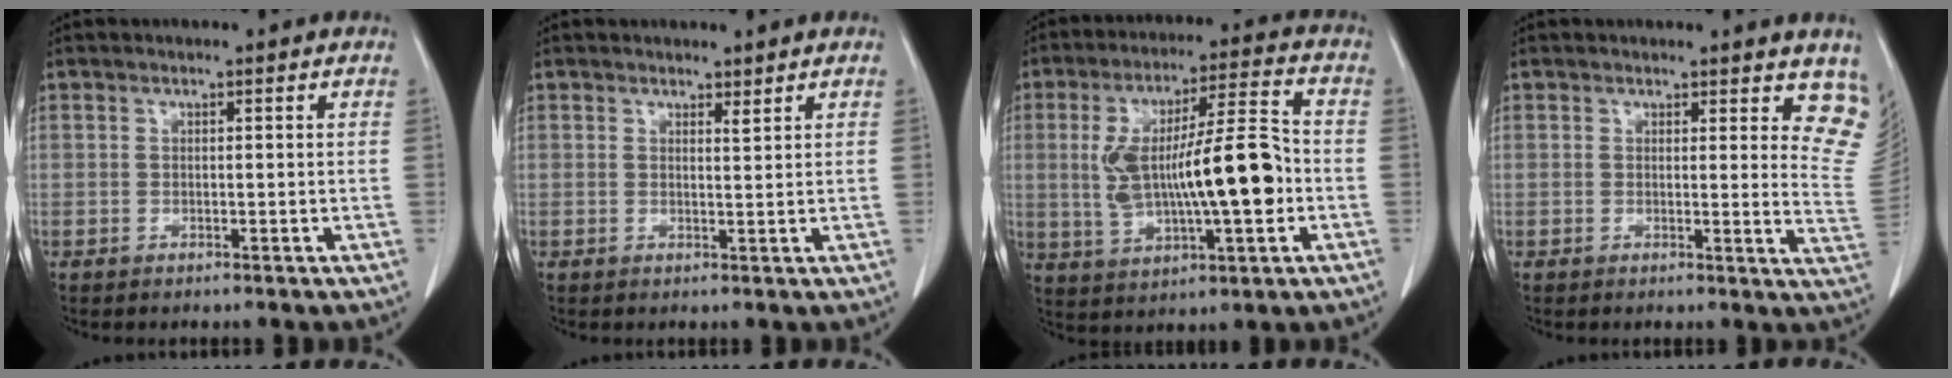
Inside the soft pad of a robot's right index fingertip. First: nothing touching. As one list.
[{"total": 0.9, "force": [0.9, 0.1, 0.4], "torque": [-0.008, -0.007, 0.015]}, {"total": 15.8, "force": [-1.1, 3.3, 15.4], "torque": [-0.284, 0.020, -0.009]}, {"total": 8.2, "force": [6.6, 2.5, 4.2], "torque": [-0.026, -0.032, 0.048]}]